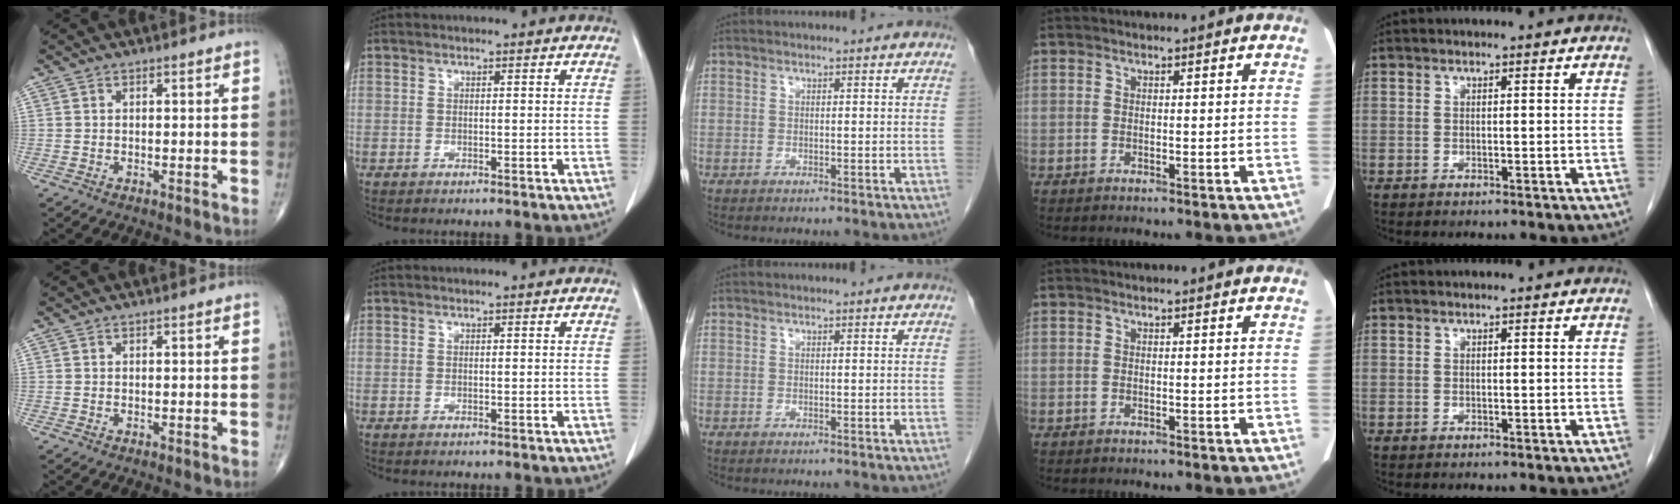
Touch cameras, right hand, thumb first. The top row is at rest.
{}